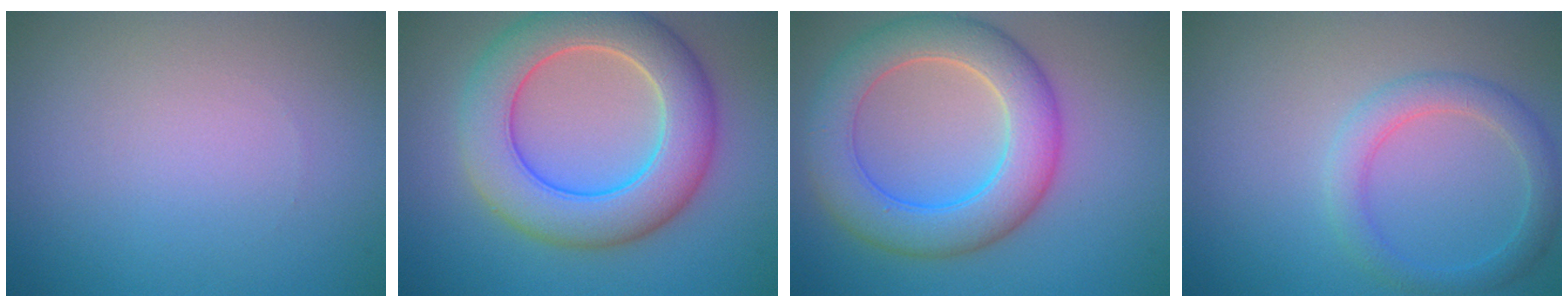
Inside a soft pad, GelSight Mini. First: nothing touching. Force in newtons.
{"total": 8.6, "press": 8.6, "slide": 0.4}
{"total": 7.4, "press": 7.4, "slide": 0.1}
{"total": 2.8, "press": 2.8, "slide": 0.1}